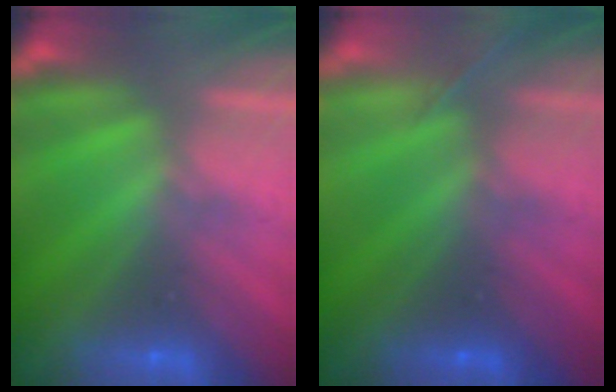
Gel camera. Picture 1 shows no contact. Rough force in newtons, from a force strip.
{"total": 1.4}